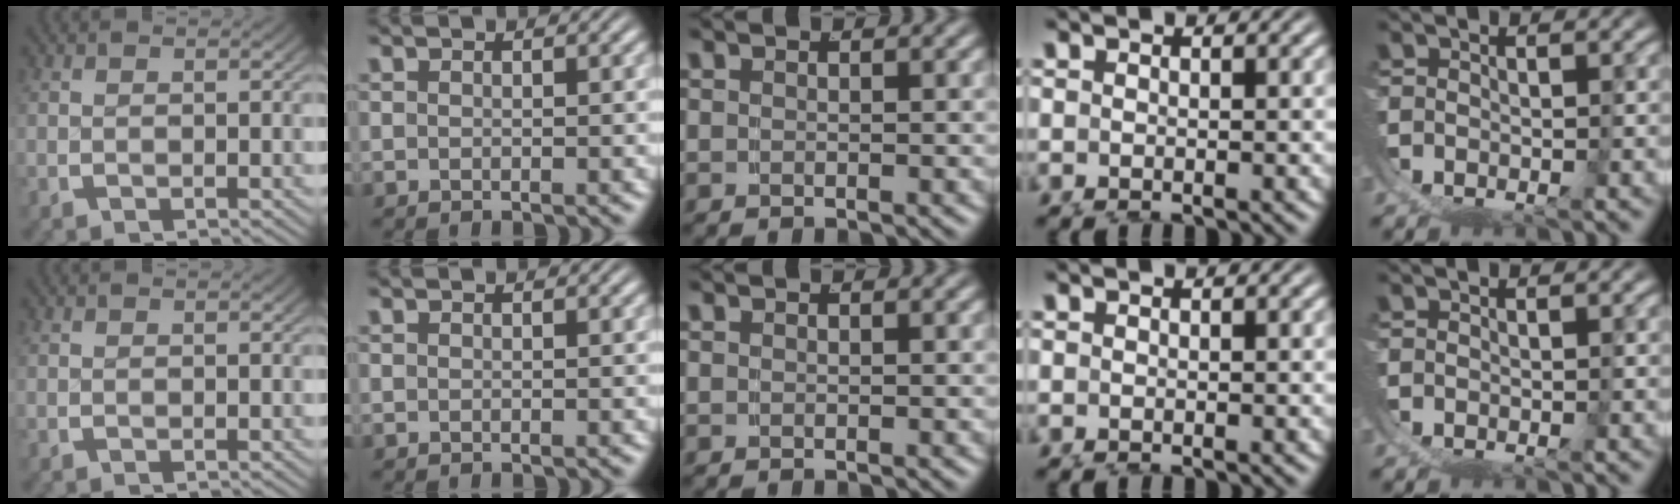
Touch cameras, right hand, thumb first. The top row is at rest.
{}